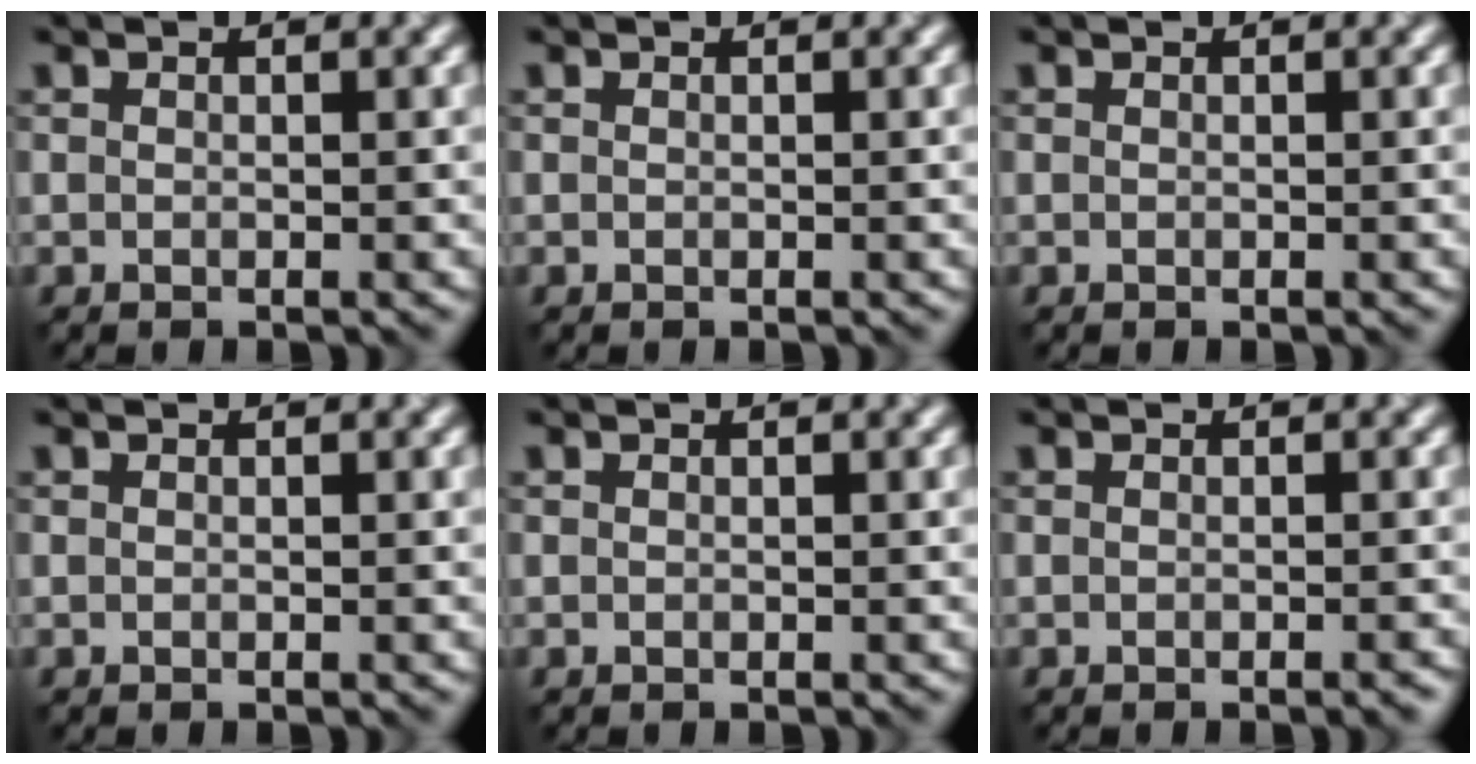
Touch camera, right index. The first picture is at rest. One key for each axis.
{"total": 0.0}
{"total": 0.0}
{"total": 0.0}
{"total": 0.0}
{"total": 0.6, "fx": -0.4, "fy": 0.1, "fz": 0.5, "tx": -0.005, "ty": 0.001, "tz": -0.006}